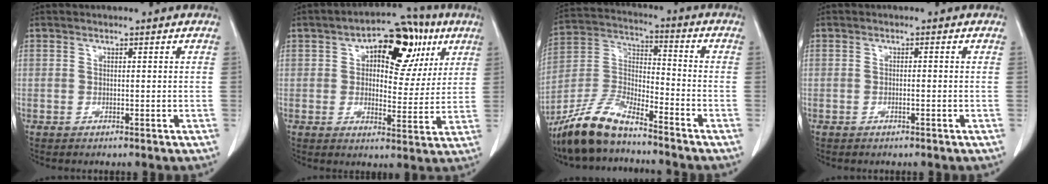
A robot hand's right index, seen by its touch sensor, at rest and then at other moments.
{"total": 13.7, "force": [5.5, 7.0, 10.4], "torque": [-0.129, 0.034, 0.075]}
{"total": 11.9, "force": [-9.8, 2.5, 6.3], "torque": [-0.137, 0.001, -0.193]}
{"total": 0.8, "force": [-0.4, 0.0, 0.7], "torque": [-0.013, 0.001, -0.006]}